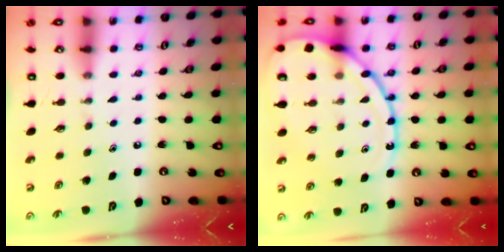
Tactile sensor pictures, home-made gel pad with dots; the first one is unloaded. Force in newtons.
{"total": 17.0, "press": 16.9, "slide": 1.5}